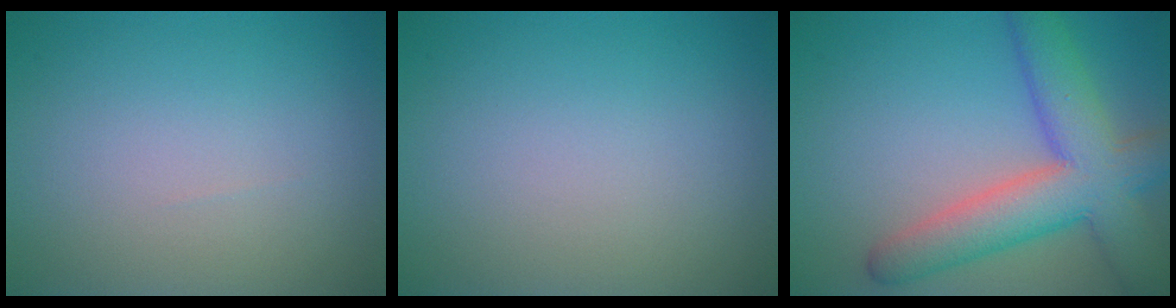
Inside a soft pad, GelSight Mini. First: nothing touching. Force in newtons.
{"total": 0.0}
{"total": 8.3, "press": 8.3, "slide": 0.5}